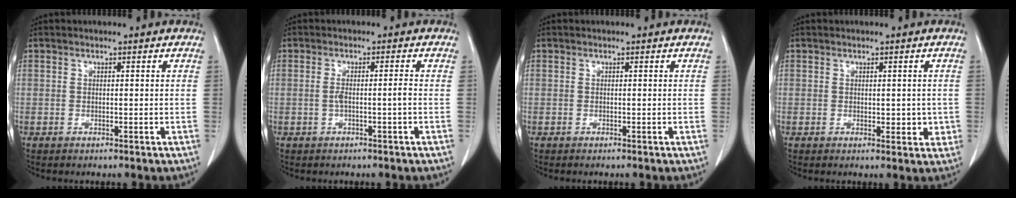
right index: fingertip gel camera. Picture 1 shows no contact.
{"total": 2.3, "force": [-0.6, -0.1, 2.2], "torque": [-0.039, 0.000, -0.009]}
{"total": 0.0}
{"total": 2.7, "force": [0.0, 1.7, 2.0], "torque": [-0.017, -0.003, 0.004]}